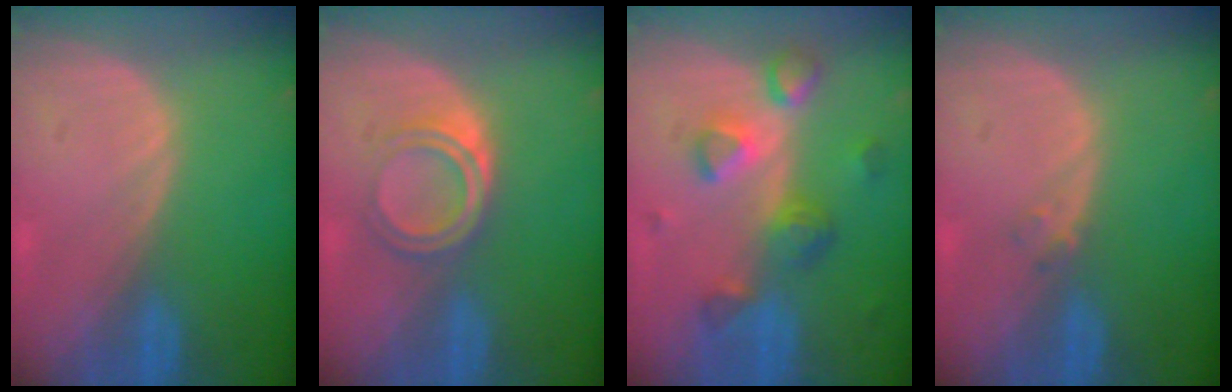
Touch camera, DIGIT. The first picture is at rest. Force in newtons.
{"total": 4.4, "press": 4.2, "slide": 1.5}
{"total": 7.7, "press": 6.9, "slide": 3.5}
{"total": 1.0, "press": 1.0, "slide": 0.2}